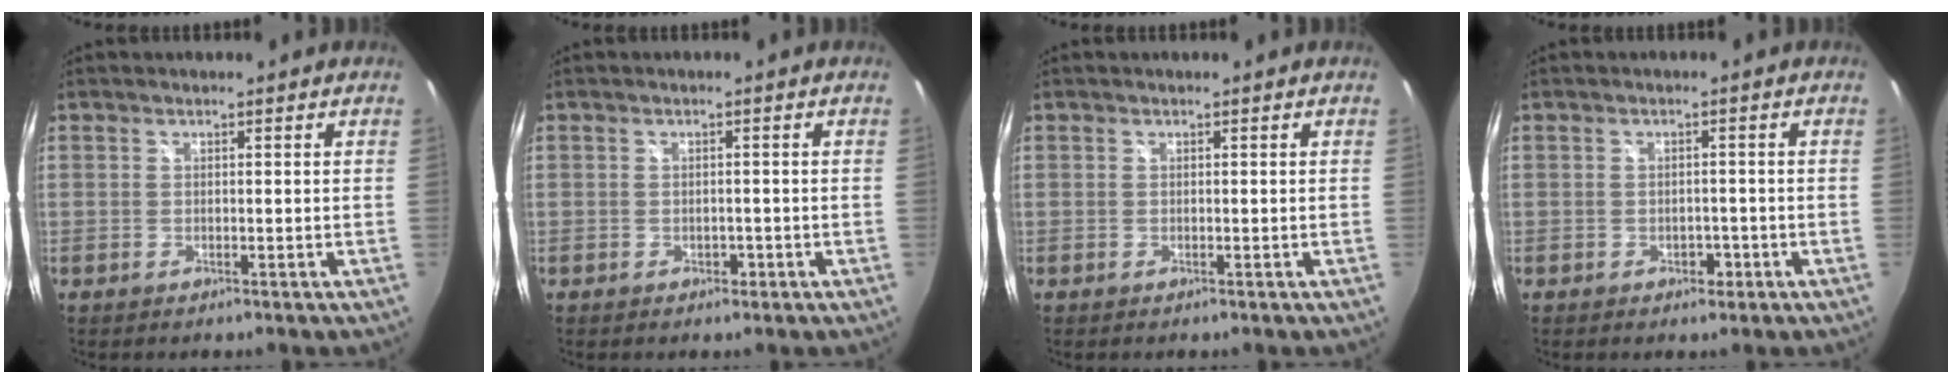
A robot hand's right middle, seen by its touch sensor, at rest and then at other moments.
{"total": 1.3, "force": [-0.6, 1.0, 0.4], "torque": [-0.006, -0.002, -0.007]}
{"total": 0.0}
{"total": 2.1, "force": [-1.0, 1.6, 0.9], "torque": [-0.014, 0.000, -0.012]}